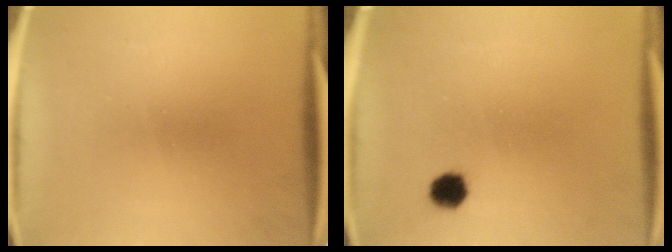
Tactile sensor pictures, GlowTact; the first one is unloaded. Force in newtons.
{"total": 3.3}